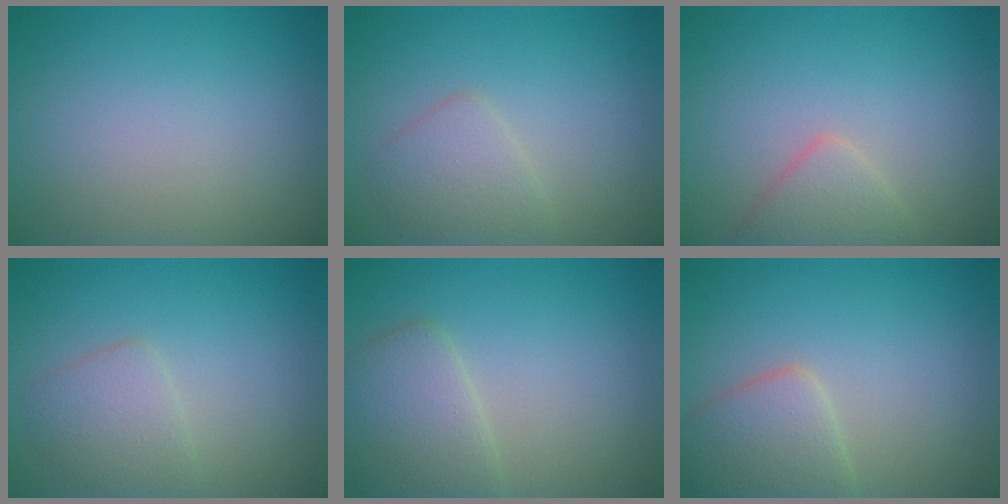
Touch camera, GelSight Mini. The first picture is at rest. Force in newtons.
{"total": 2.4, "press": 2.4, "slide": 0.0}
{"total": 2.2, "press": 2.2, "slide": 0.1}
{"total": 2.5, "press": 2.5, "slide": 0.2}
{"total": 3.8, "press": 3.8, "slide": 0.3}
{"total": 3.7, "press": 3.7, "slide": 0.2}